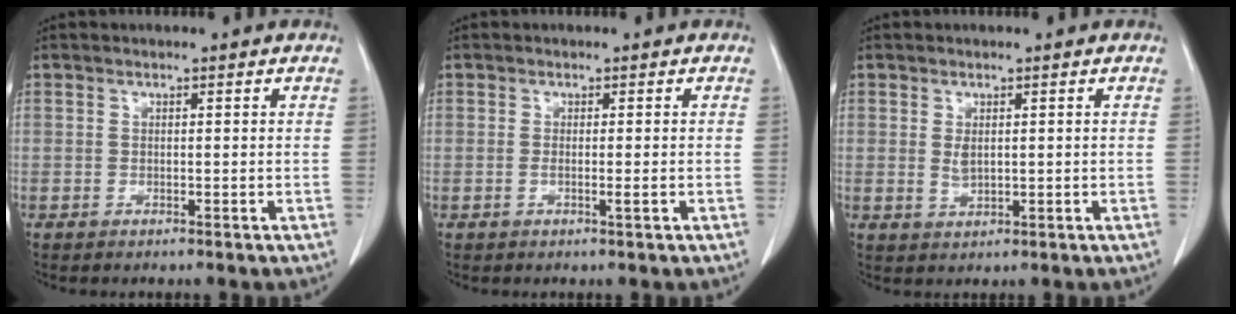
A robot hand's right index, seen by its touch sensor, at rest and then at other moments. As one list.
[{"total": 1.7, "force": [-0.4, 0.1, 1.6], "torque": [-0.030, -0.001, -0.004]}, {"total": 2.4, "force": [0.3, 1.4, 2.0], "torque": [-0.040, 0.000, 0.012]}]